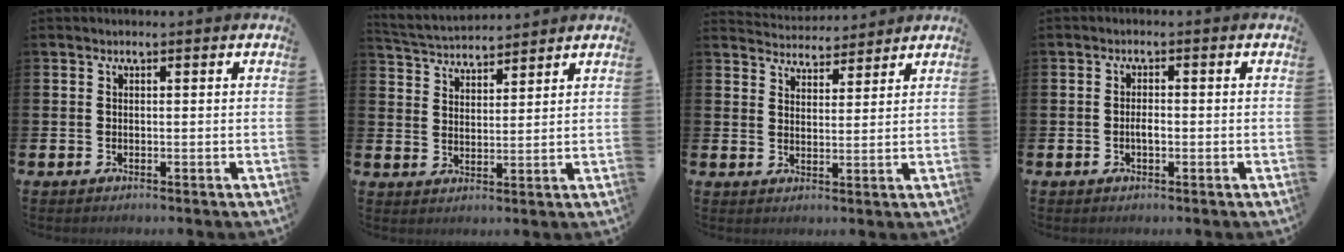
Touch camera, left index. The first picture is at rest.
{"total": 4.1, "force": [4.0, 0.7, -0.2], "torque": [-0.018, -0.023, 0.073]}
{"total": 4.2, "force": [4.1, 0.7, -0.4], "torque": [-0.011, -0.023, 0.077]}
{"total": 1.6, "force": [-0.3, 0.7, 1.4], "torque": [-0.013, -0.003, -0.010]}